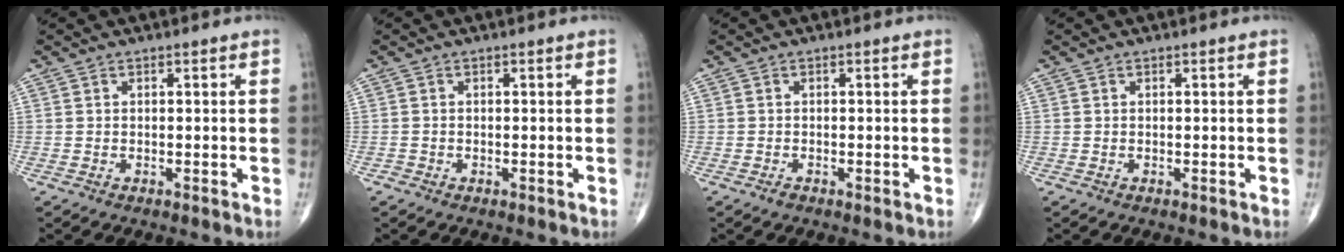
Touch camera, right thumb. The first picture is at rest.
{"total": 0.5, "force": [-0.3, 0.4, 0.0], "torque": [-0.002, 0.002, -0.008]}
{"total": 1.0, "force": [-0.5, 0.4, 0.7], "torque": [-0.012, -0.002, -0.011]}
{"total": 0.0}